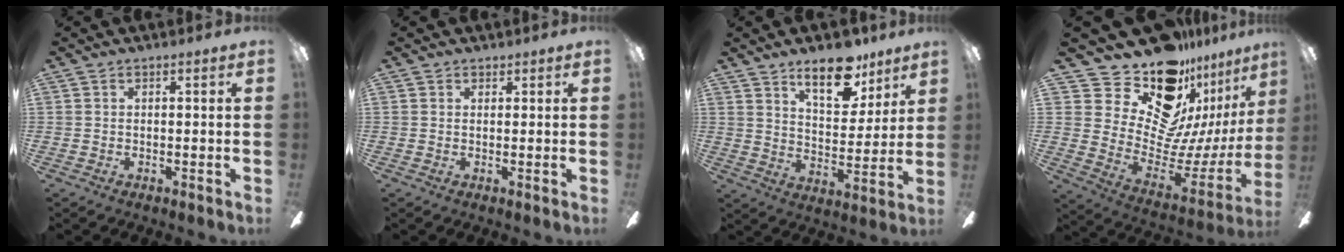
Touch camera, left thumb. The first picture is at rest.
{"total": 1.0, "force": [0.8, 0.6, 0.0], "torque": [0.008, -0.003, 0.014]}
{"total": 14.4, "force": [10.0, 6.5, 8.0], "torque": [-0.109, -0.053, 0.175]}
{"total": 20.3, "force": [16.1, 9.9, 7.2], "torque": [-0.125, -0.146, 0.301]}